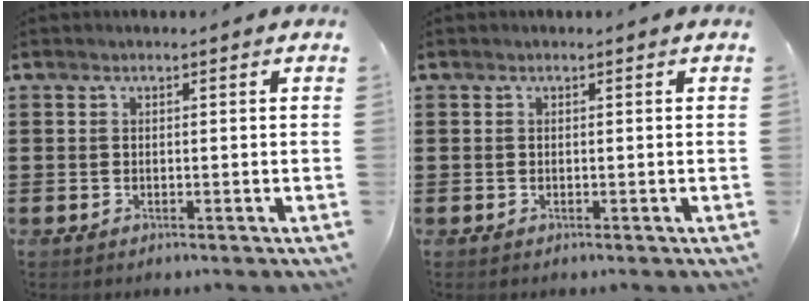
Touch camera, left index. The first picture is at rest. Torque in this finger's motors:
{"motor_torque": [-0.05, -0.04, 0.00, 0.00]}